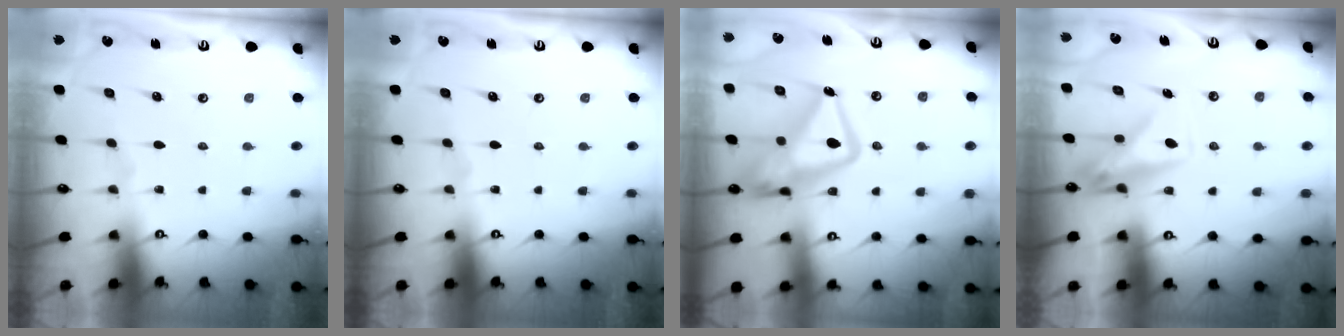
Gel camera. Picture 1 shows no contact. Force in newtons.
{"total": 0.0}
{"total": 16.7, "press": 16.7, "slide": 1.5}
{"total": 10.1, "press": 10.0, "slide": 1.2}